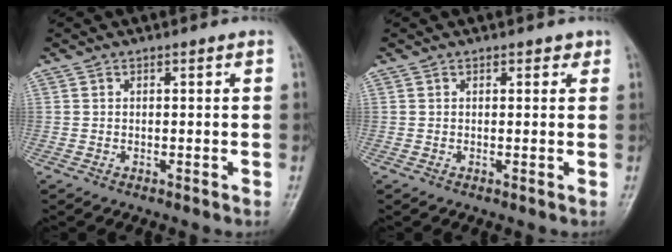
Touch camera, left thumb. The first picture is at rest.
{"total": 1.3, "force": [0.9, 0.7, 0.6], "torque": [0.003, -0.003, 0.007]}